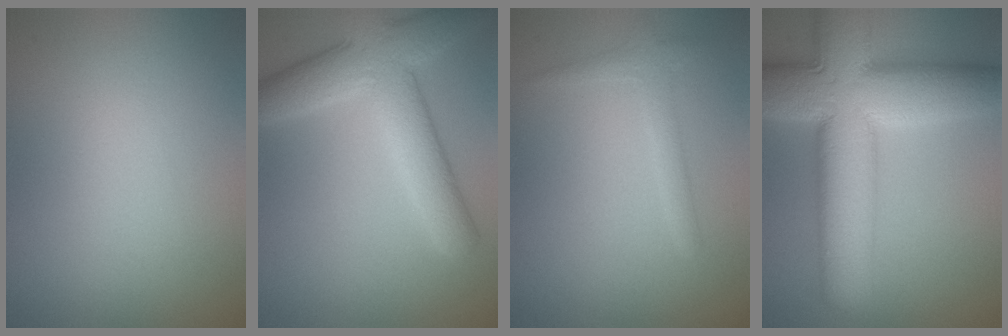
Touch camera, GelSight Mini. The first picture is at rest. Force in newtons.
{"total": 7.0, "press": 7.0, "slide": 0.2}
{"total": 1.6, "press": 1.6, "slide": 0.1}
{"total": 12.9, "press": 12.9, "slide": 0.4}